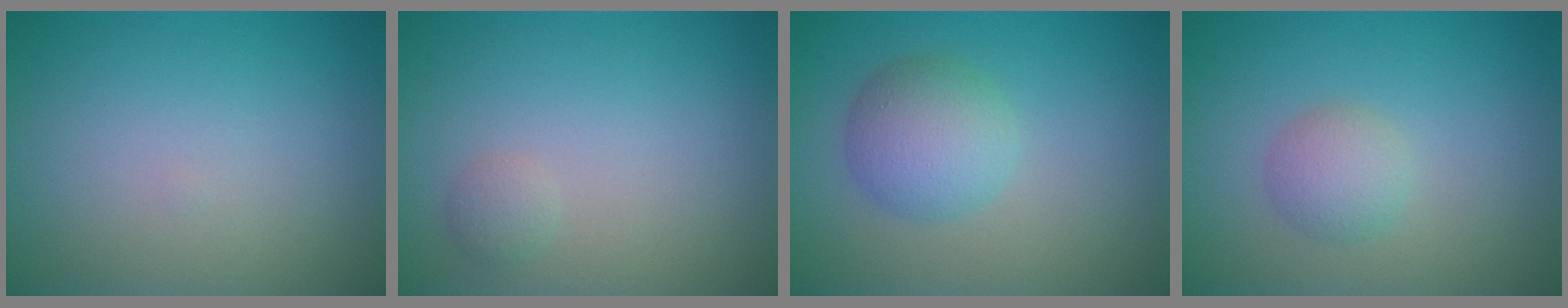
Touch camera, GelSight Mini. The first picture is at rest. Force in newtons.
{"total": 1.0, "press": 1.0, "slide": 0.1}
{"total": 4.1, "press": 4.1, "slide": 0.1}
{"total": 2.3, "press": 2.3, "slide": 0.1}